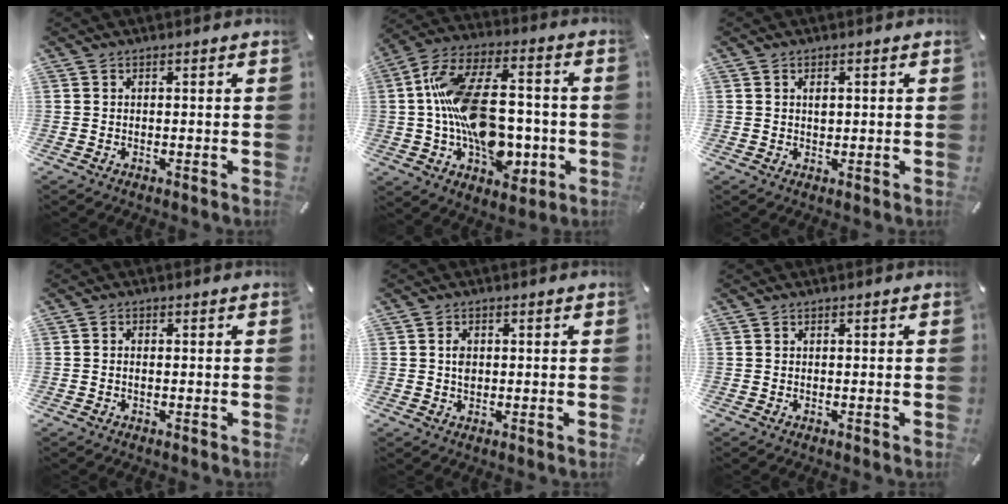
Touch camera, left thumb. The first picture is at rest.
{"total": 21.1, "force": [-2.7, 13.1, 16.3], "torque": [-0.305, 0.020, -0.042]}
{"total": 1.6, "force": [0.4, 1.1, 1.2], "torque": [-0.018, 0.000, 0.004]}
{"total": 1.0, "force": [-0.2, 0.6, 0.8], "torque": [-0.016, 0.002, -0.006]}
{"total": 2.6, "force": [0.2, 1.9, 1.8], "torque": [-0.040, 0.005, 0.003]}
{"total": 0.0}